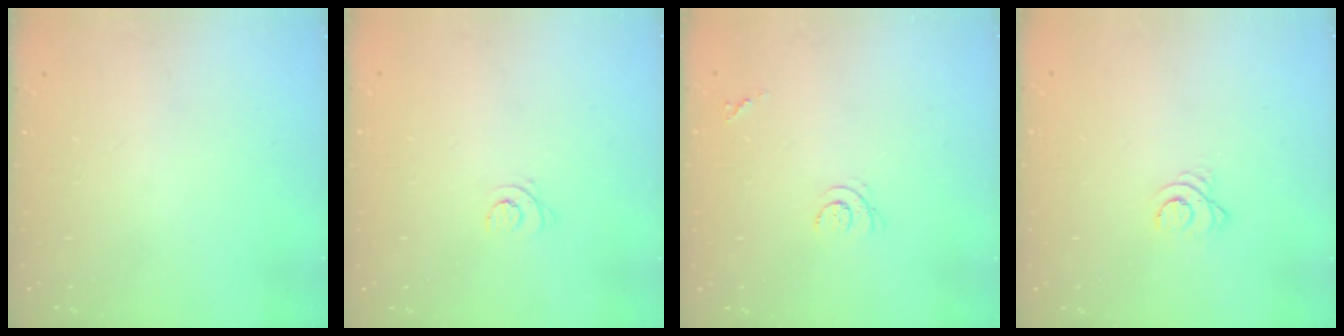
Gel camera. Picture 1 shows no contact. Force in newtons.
{"total": 3.2, "press": 3.2, "slide": 0.2}
{"total": 5.3, "press": 5.3, "slide": 0.7}
{"total": 2.9, "press": 2.9, "slide": 0.4}